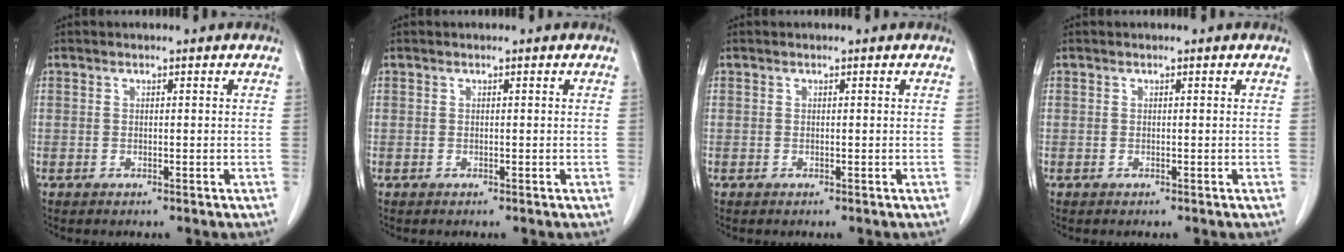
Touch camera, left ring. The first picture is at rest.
{"total": 0.0}
{"total": 0.0}
{"total": 0.0}